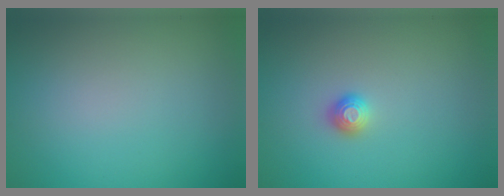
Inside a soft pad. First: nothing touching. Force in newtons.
{"total": 1.0, "press": 1.0, "slide": 0.1}